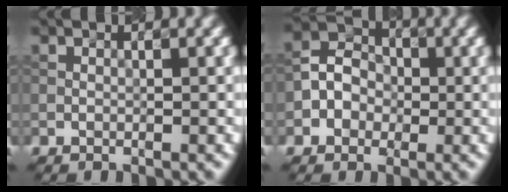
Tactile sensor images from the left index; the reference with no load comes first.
{"total": 3.1, "force": [-0.6, 2.7, 1.3], "torque": [-0.012, 0.012, -0.019]}